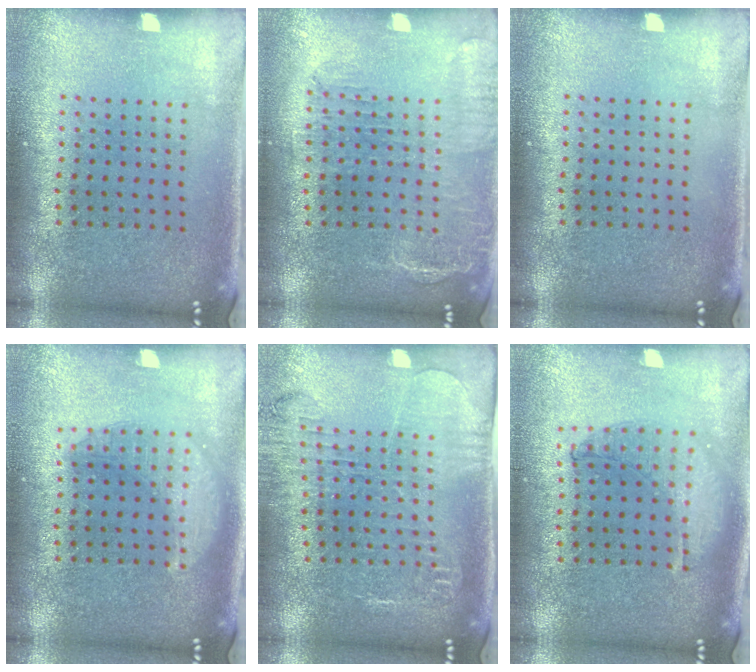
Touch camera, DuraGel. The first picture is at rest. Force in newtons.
{"total": 1.7, "press": 1.4, "slide": 1.0}
{"total": 0.0}
{"total": 2.6, "press": 2.6, "slide": 0.4}
{"total": 2.0, "press": 2.0, "slide": 0.1}
{"total": 0.6, "press": 0.6, "slide": 0.2}